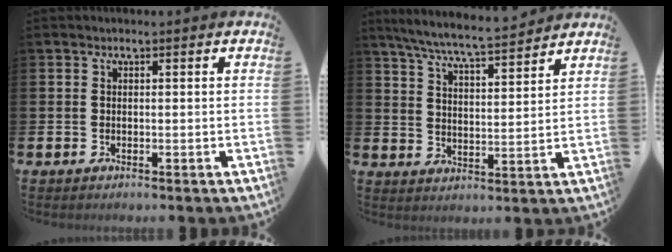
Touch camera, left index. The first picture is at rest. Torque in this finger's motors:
{"motor_torque": [1.07, -1.07, 0.52, 0.08]}